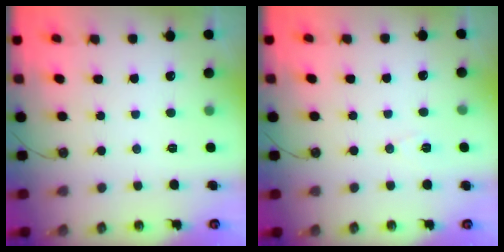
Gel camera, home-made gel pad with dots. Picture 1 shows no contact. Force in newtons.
{"total": 5.7, "press": 3.5, "slide": 4.6}